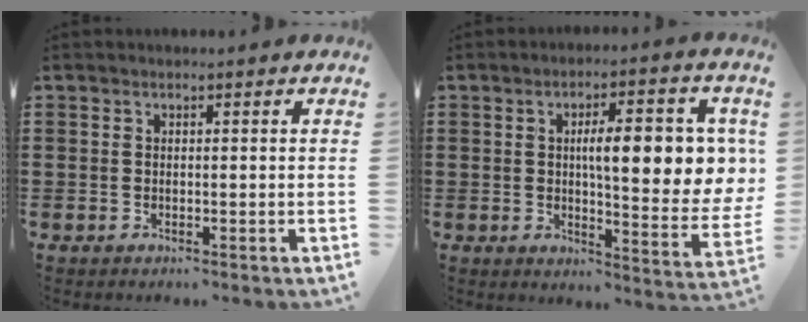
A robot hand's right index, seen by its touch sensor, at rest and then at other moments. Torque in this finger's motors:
{"motor_torque": [2.14, 0.00, 1.05, 0.21]}